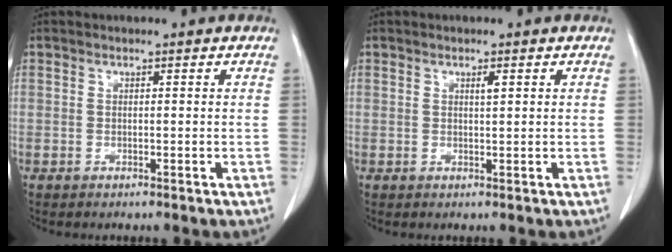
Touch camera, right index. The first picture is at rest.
{"total": 0.9, "force": [0.4, 0.1, 0.8], "torque": [-0.019, -0.001, 0.007]}